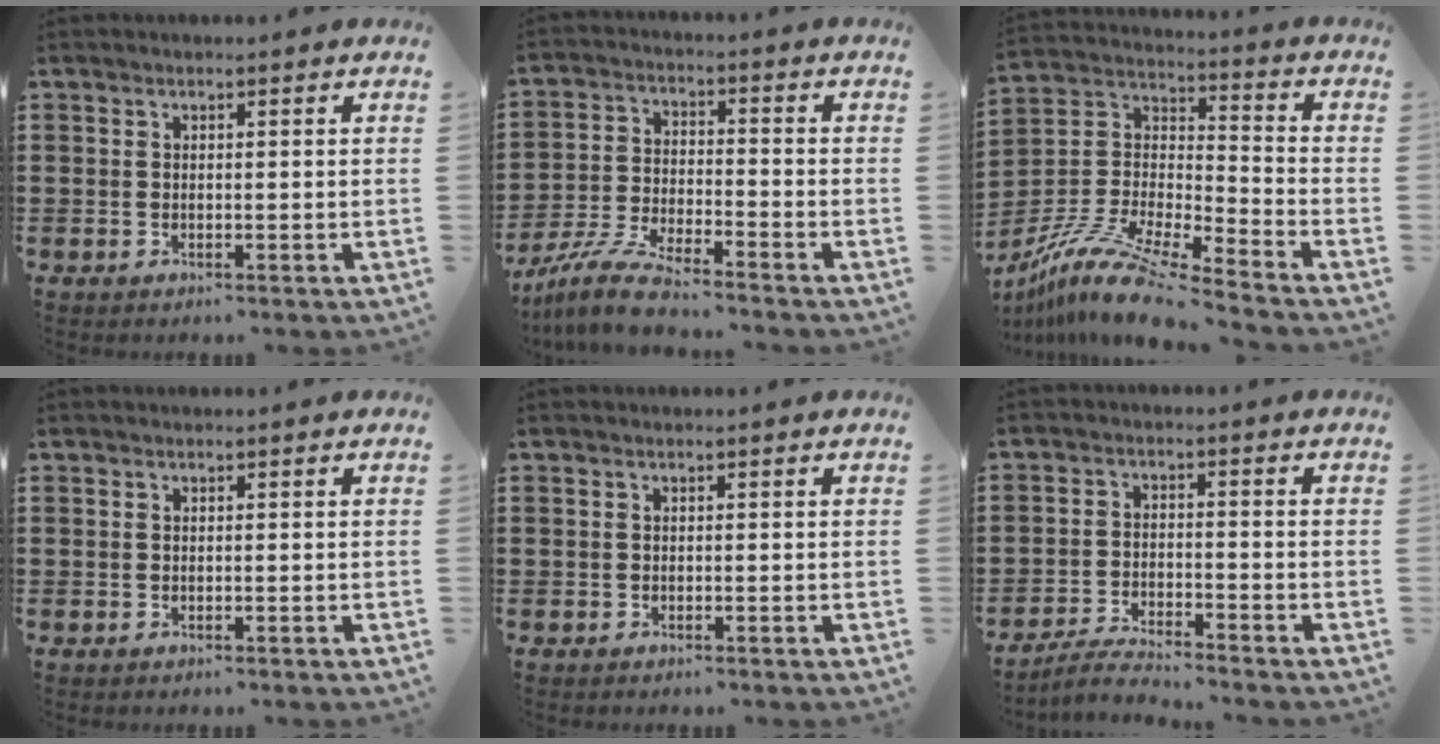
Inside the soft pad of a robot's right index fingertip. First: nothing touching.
{"total": 7.5, "force": [-7.0, 0.3, 2.9], "torque": [-0.073, -0.003, -0.139]}
{"total": 11.0, "force": [-9.6, 0.7, 5.4], "torque": [-0.119, 0.007, -0.197]}
{"total": 0.0}
{"total": 0.0}
{"total": 3.8, "force": [-3.7, -0.1, 0.7], "torque": [-0.023, 0.000, -0.077]}